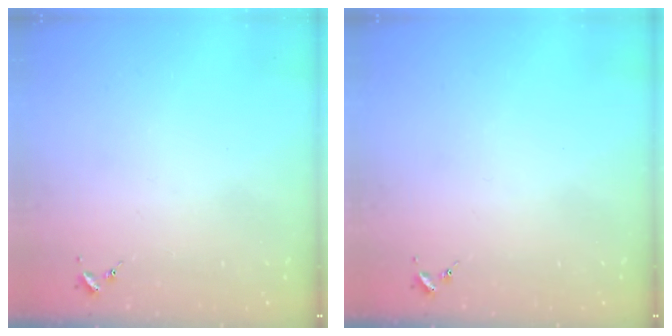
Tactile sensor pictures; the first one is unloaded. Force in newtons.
{"total": 0.0}